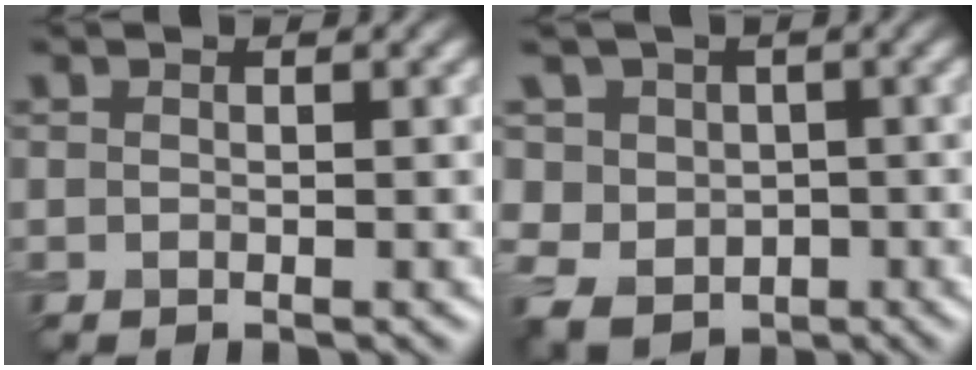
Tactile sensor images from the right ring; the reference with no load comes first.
{"total": 6.6, "force": [0.8, 6.1, 2.3], "torque": [-0.056, 0.022, -0.013]}